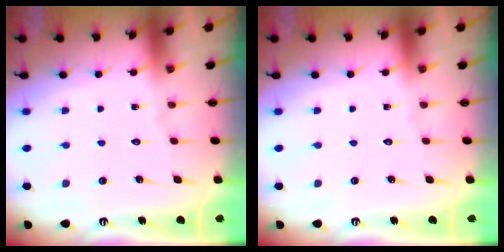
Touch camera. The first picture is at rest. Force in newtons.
{"total": 0.0}